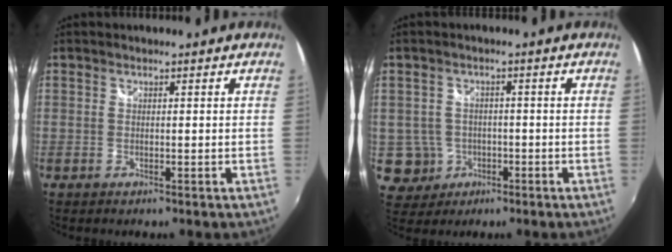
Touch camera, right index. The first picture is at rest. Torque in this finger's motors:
{"motor_torque": [-0.39, 0.13, -0.73, -0.21]}